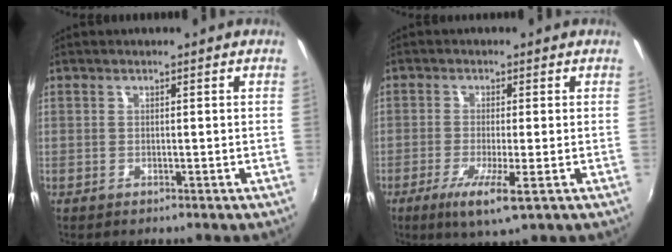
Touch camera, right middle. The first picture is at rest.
{"total": 6.2, "force": [-2.7, 0.2, 5.6], "torque": [-0.118, -0.019, -0.049]}